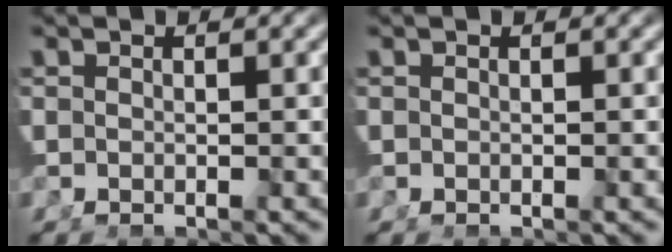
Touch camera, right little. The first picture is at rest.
{"total": 0.0}